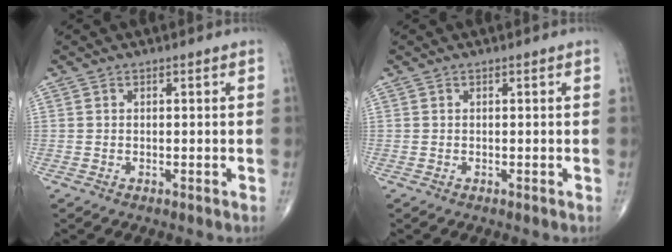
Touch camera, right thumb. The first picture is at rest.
{"total": 0.0}